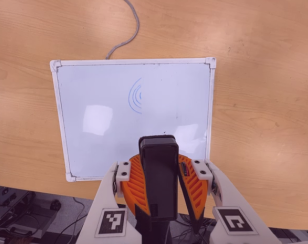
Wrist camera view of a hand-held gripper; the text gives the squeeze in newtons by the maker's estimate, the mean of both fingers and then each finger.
{"total": 12.6, "left": 11.6, "right": 13.6}